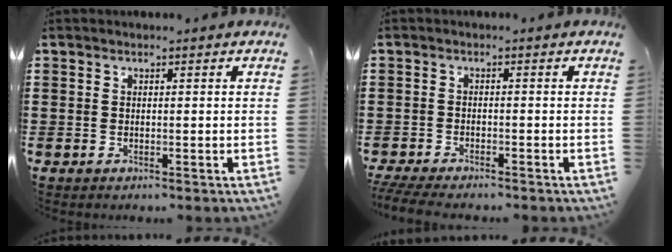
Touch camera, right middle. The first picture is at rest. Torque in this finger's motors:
{"motor_torque": [1.25, -0.52, 0.64, 0.21]}